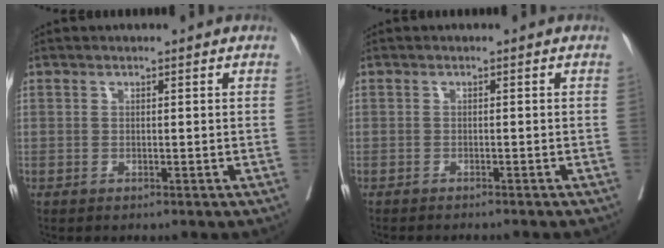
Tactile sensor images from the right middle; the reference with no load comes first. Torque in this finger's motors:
{"motor_torque": [0.47, -0.63, 0.10, 0.03]}